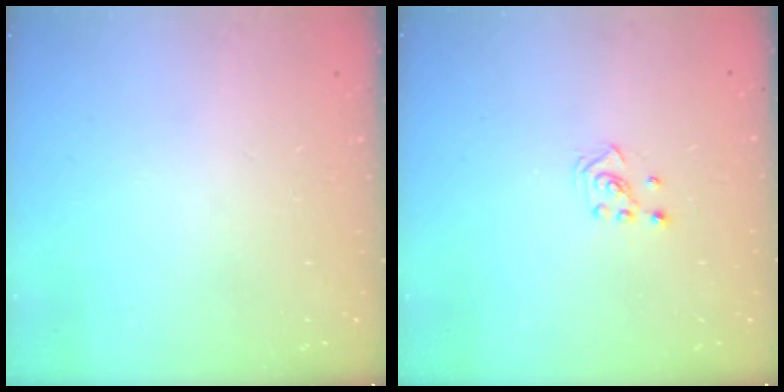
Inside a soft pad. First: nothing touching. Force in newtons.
{"total": 2.3, "press": 2.2, "slide": 0.8}